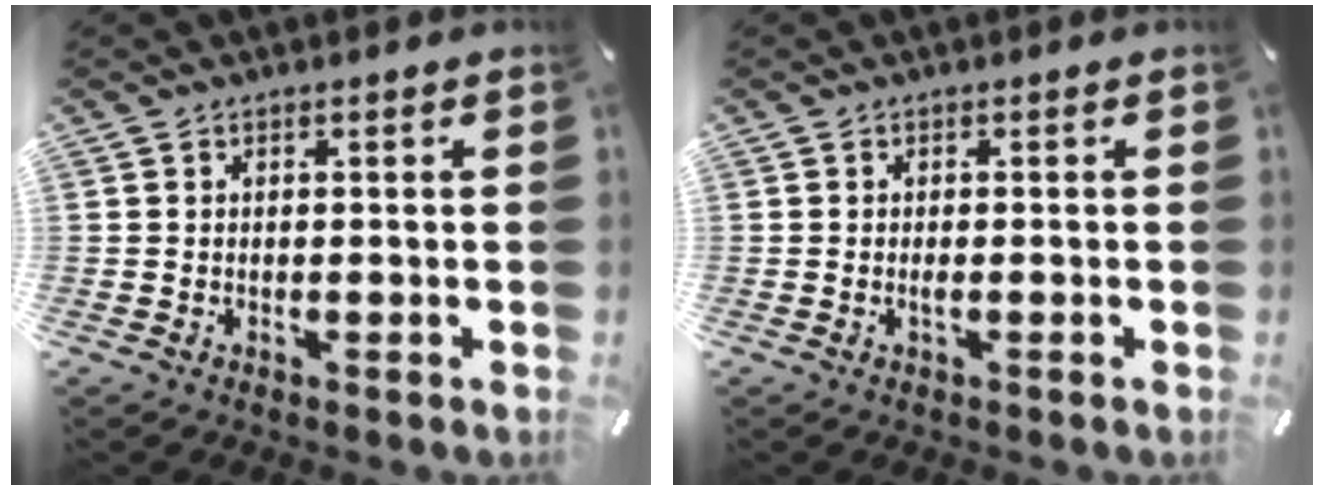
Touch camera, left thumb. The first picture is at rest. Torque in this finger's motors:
{"motor_torque": [-0.02, 0.02, -0.04, 0.04, 0.00]}